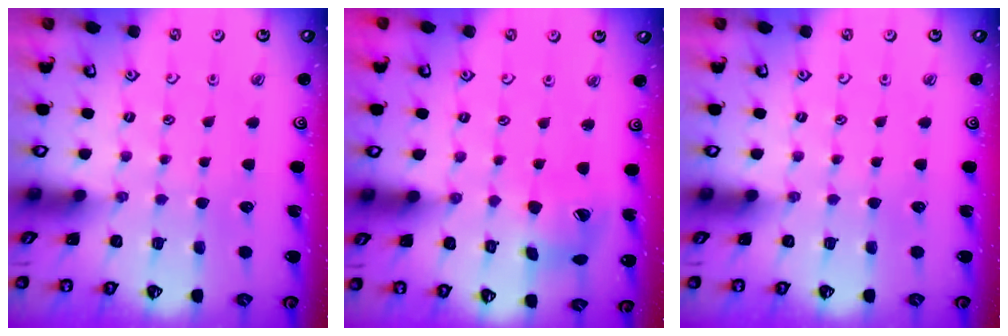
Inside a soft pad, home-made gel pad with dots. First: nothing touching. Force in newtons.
{"total": 9.1, "press": 9.1, "slide": 1.1}
{"total": 0.0}